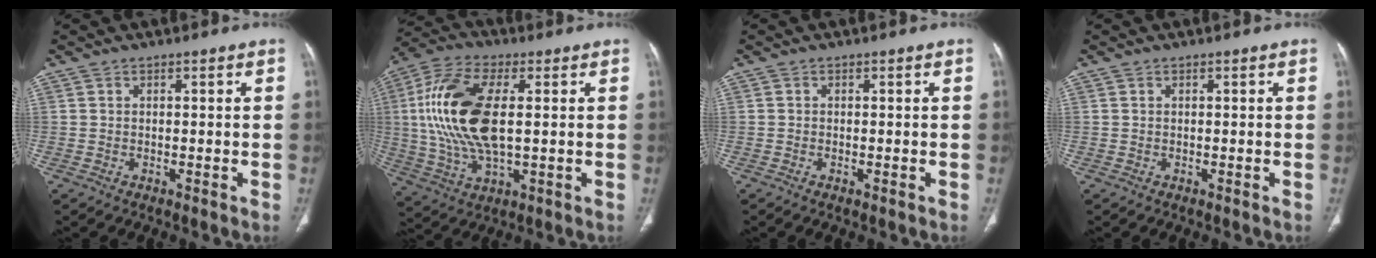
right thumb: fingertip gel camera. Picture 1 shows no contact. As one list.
[{"total": 18.6, "force": [2.2, 8.7, 16.3], "torque": [-0.343, 0.002, 0.042]}, {"total": 0.6, "force": [-0.4, 0.2, 0.5], "torque": [-0.011, -0.002, -0.005]}, {"total": 0.0}]